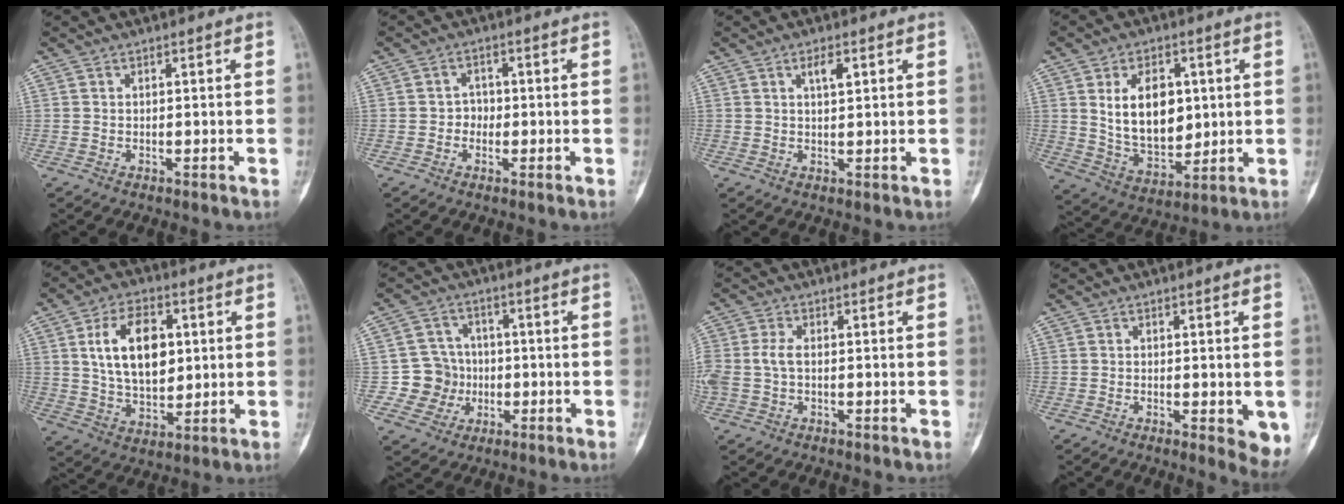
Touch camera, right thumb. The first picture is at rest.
{"total": 2.3, "force": [-0.6, 2.1, 0.8], "torque": [0.010, 0.009, -0.016]}
{"total": 3.0, "force": [1.3, 1.0, 2.5], "torque": [-0.039, -0.005, 0.023]}
{"total": 13.7, "force": [2.8, 8.8, 10.1], "torque": [-0.129, -0.023, 0.060]}
{"total": 14.2, "force": [3.1, 8.7, 10.8], "torque": [-0.159, -0.009, 0.057]}
{"total": 7.6, "force": [-1.3, 7.4, 1.1], "torque": [0.023, 0.018, -0.025]}
{"total": 4.8, "force": [-0.2, 2.8, 3.9], "torque": [-0.108, 0.012, -0.005]}
{"total": 5.2, "force": [-1.1, 1.7, 4.7], "torque": [-0.051, -0.011, -0.012]}